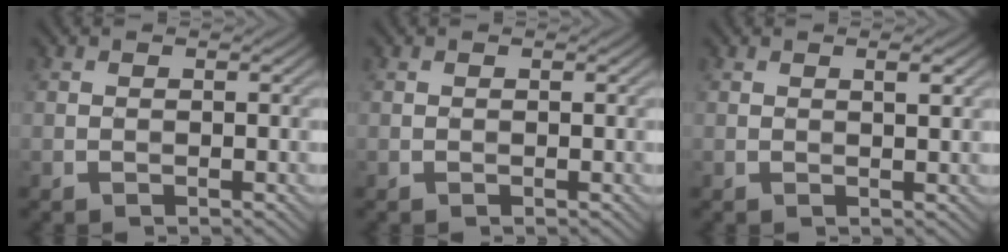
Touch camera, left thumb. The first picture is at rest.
{"total": 0.0}
{"total": 1.5, "force": [0.7, 0.2, 1.3], "torque": [-0.021, 0.001, 0.012]}